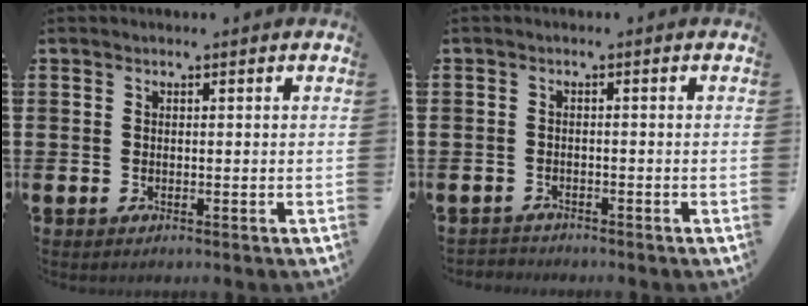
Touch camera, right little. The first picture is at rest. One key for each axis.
{"total": 1.1, "fx": -1.0, "fy": 0.2, "fz": -0.2, "tx": 0.000, "ty": 0.003, "tz": -0.023}